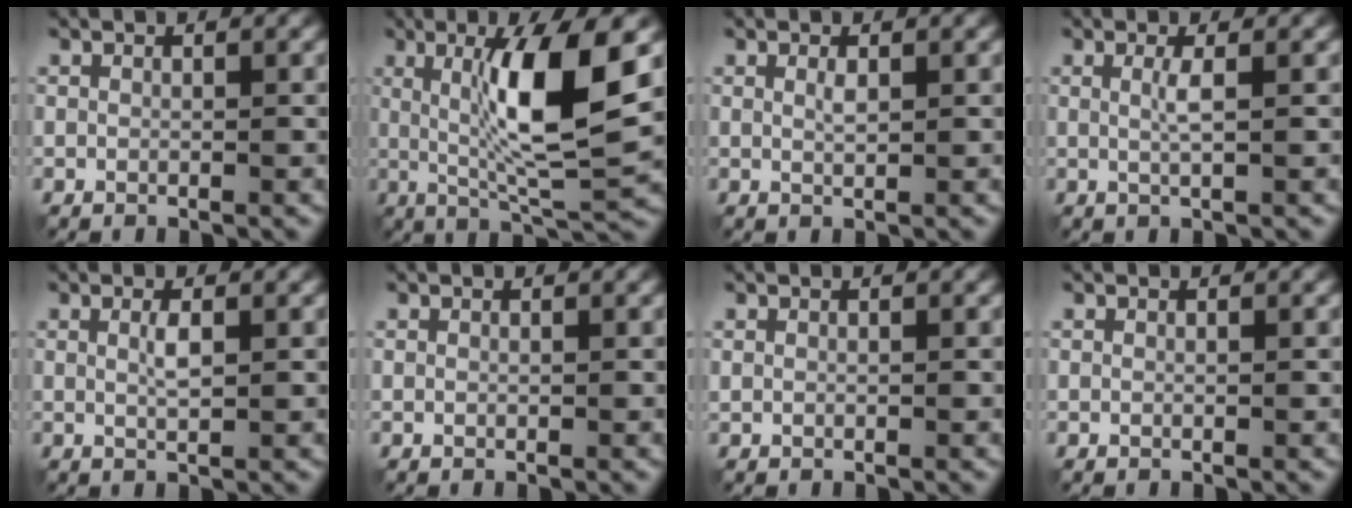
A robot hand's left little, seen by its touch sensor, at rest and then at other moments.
{"total": 9.8, "force": [1.3, 2.1, 9.5], "torque": [-0.153, -0.006, 0.027]}
{"total": 0.7, "force": [0.1, 0.2, 0.7], "torque": [-0.016, -0.001, 0.002]}
{"total": 1.4, "force": [0.0, 0.2, 1.4], "torque": [-0.028, -0.002, -0.004]}
{"total": 1.3, "force": [0.0, 0.3, 1.3], "torque": [-0.027, -0.001, 0.000]}
{"total": 0.0}
{"total": 0.0}
{"total": 0.0}